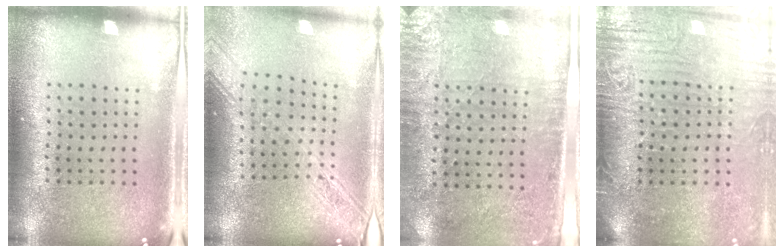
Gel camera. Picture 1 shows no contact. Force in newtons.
{"total": 2.0, "press": 1.8, "slide": 1.0}
{"total": 2.8, "press": 2.4, "slide": 1.4}
{"total": 3.8, "press": 3.4, "slide": 1.7}